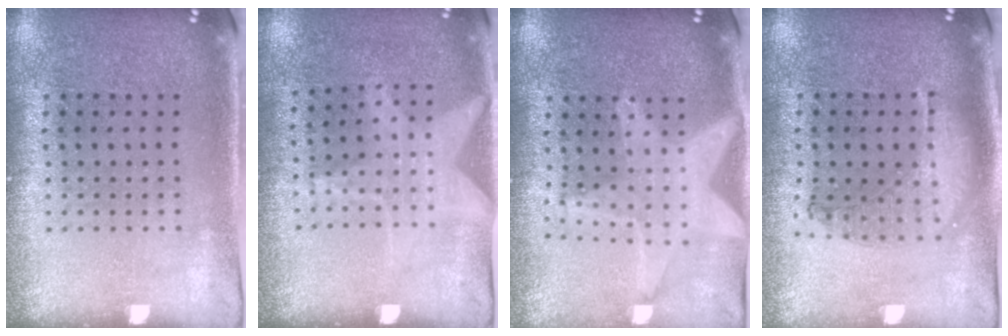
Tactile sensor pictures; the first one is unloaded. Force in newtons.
{"total": 1.1, "press": 1.0, "slide": 0.5}
{"total": 2.1, "press": 1.7, "slide": 1.2}
{"total": 0.9, "press": 0.9, "slide": 0.2}